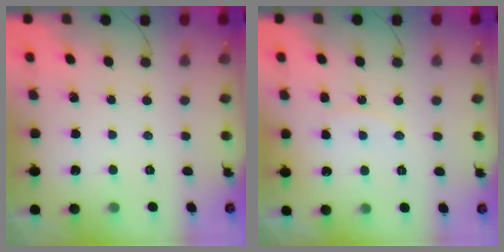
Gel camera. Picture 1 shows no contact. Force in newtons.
{"total": 6.3, "press": 6.3, "slide": 0.5}